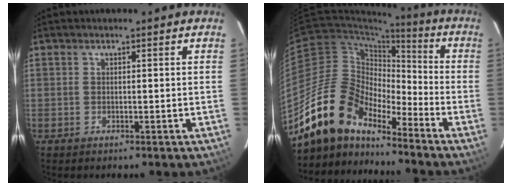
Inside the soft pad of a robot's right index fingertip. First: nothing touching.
{"total": 16.2, "force": [-13.5, 6.3, 6.2], "torque": [-0.115, 0.012, -0.256]}